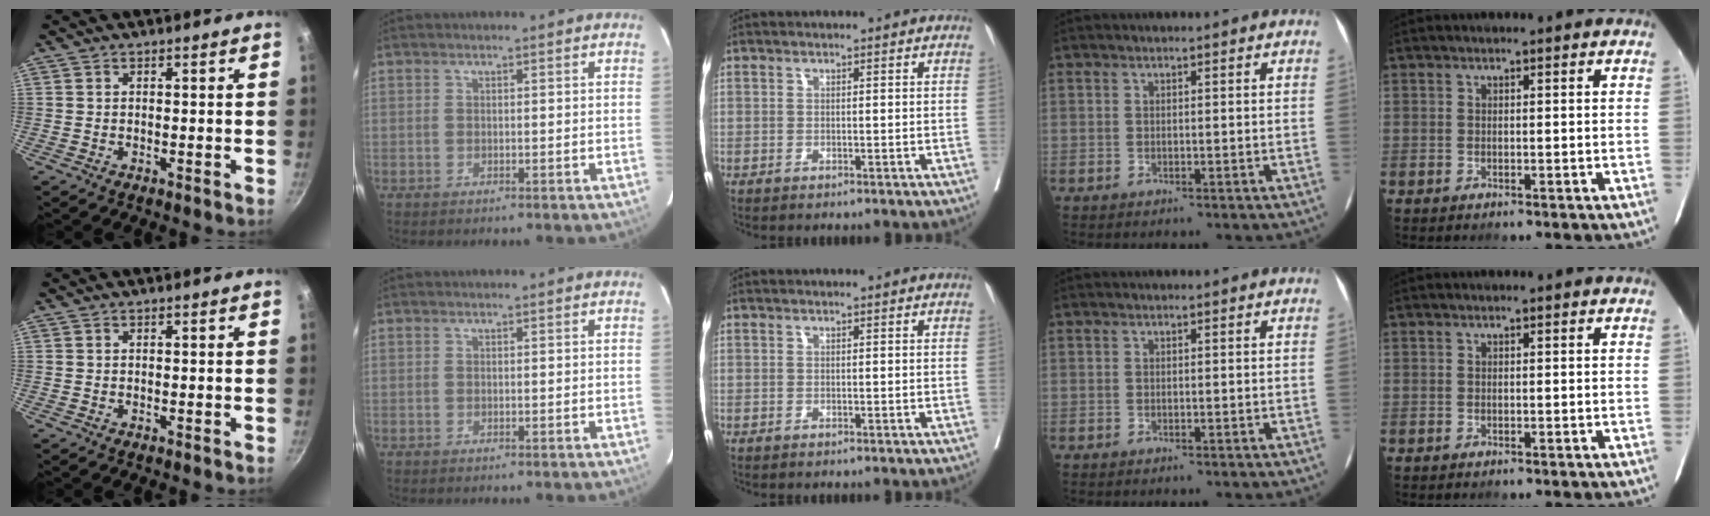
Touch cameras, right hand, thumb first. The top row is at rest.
{}